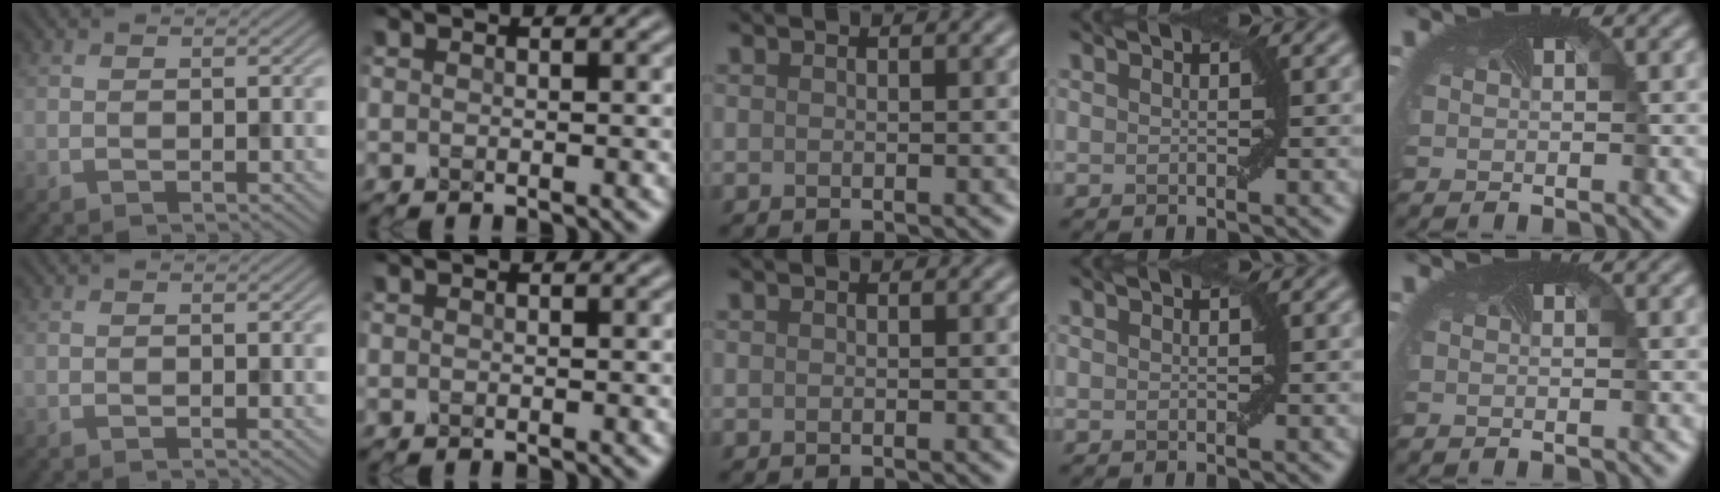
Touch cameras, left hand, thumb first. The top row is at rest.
{}